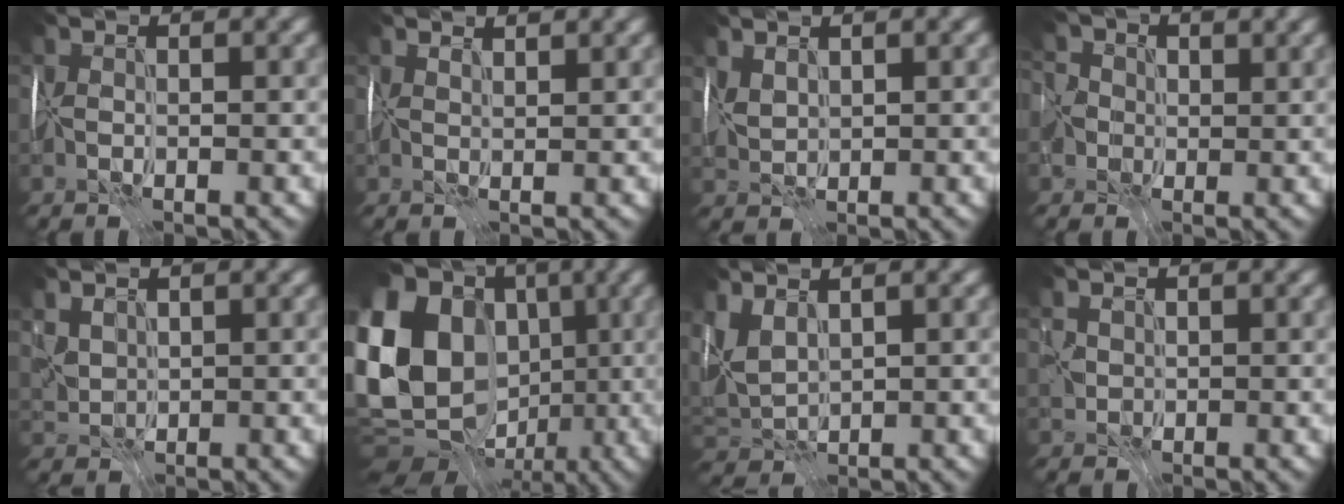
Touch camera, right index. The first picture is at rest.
{"total": 1.9, "force": [1.9, 0.0, 0.5], "torque": [-0.006, 0.000, 0.026]}
{"total": 1.5, "force": [1.0, 0.7, 0.8], "torque": [-0.025, 0.001, 0.022]}
{"total": 6.9, "force": [0.7, 5.6, 4.0], "torque": [-0.086, 0.017, -0.023]}
{"total": 2.2, "force": [1.3, 1.5, 1.1], "torque": [-0.034, 0.001, 0.027]}
{"total": 18.3, "force": [0.8, 14.8, 10.8], "torque": [-0.239, 0.002, 0.006]}
{"total": 3.1, "force": [1.5, 1.7, 2.1], "torque": [-0.056, 0.005, 0.028]}
{"total": 1.5, "force": [0.4, 1.3, 0.7], "torque": [-0.022, -0.002, 0.005]}